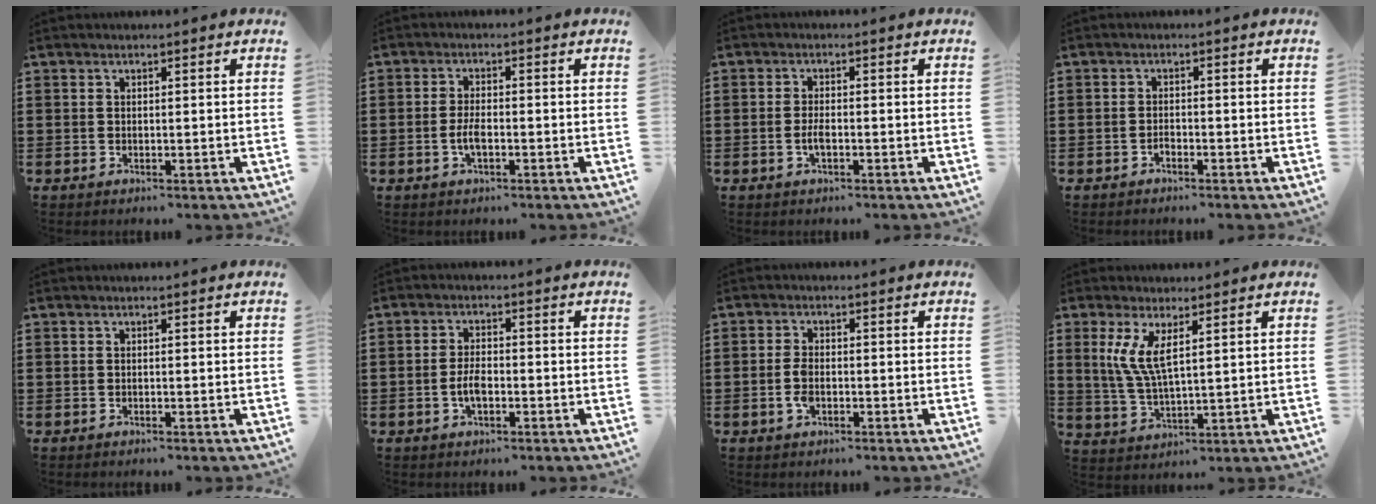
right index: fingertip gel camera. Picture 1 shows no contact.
{"total": 3.4, "force": [-1.0, 1.3, 3.0], "torque": [-0.069, -0.002, -0.022]}
{"total": 2.5, "force": [-0.7, 0.9, 2.2], "torque": [-0.049, -0.001, -0.016]}
{"total": 1.1, "force": [-0.8, 0.5, 0.6], "torque": [-0.014, -0.002, -0.016]}
{"total": 0.0}
{"total": 3.7, "force": [-1.1, 1.7, 3.1], "torque": [-0.071, 0.000, -0.022]}
{"total": 3.0, "force": [-0.9, 1.5, 2.5], "torque": [-0.062, -0.003, -0.019]}
{"total": 5.9, "force": [2.4, 1.7, 5.2], "torque": [-0.117, -0.003, 0.040]}